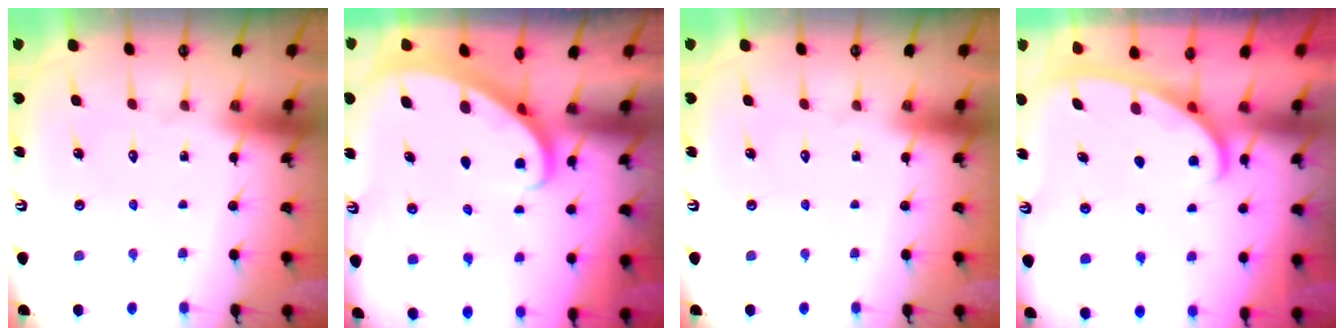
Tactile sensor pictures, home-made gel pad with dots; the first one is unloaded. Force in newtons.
{"total": 2.5, "press": 2.5, "slide": 0.2}
{"total": 0.0}
{"total": 3.0, "press": 3.0, "slide": 0.4}